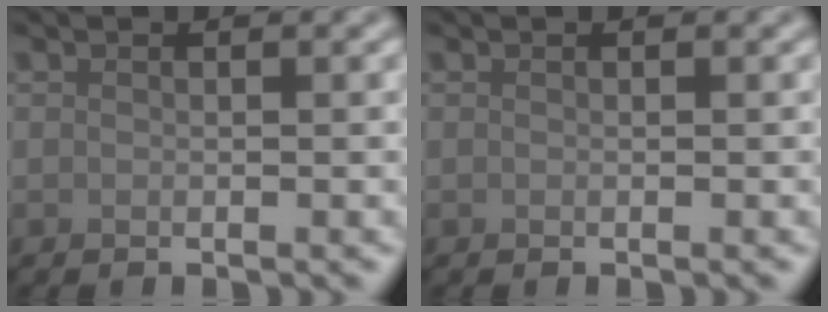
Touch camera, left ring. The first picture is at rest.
{"total": 0.0}